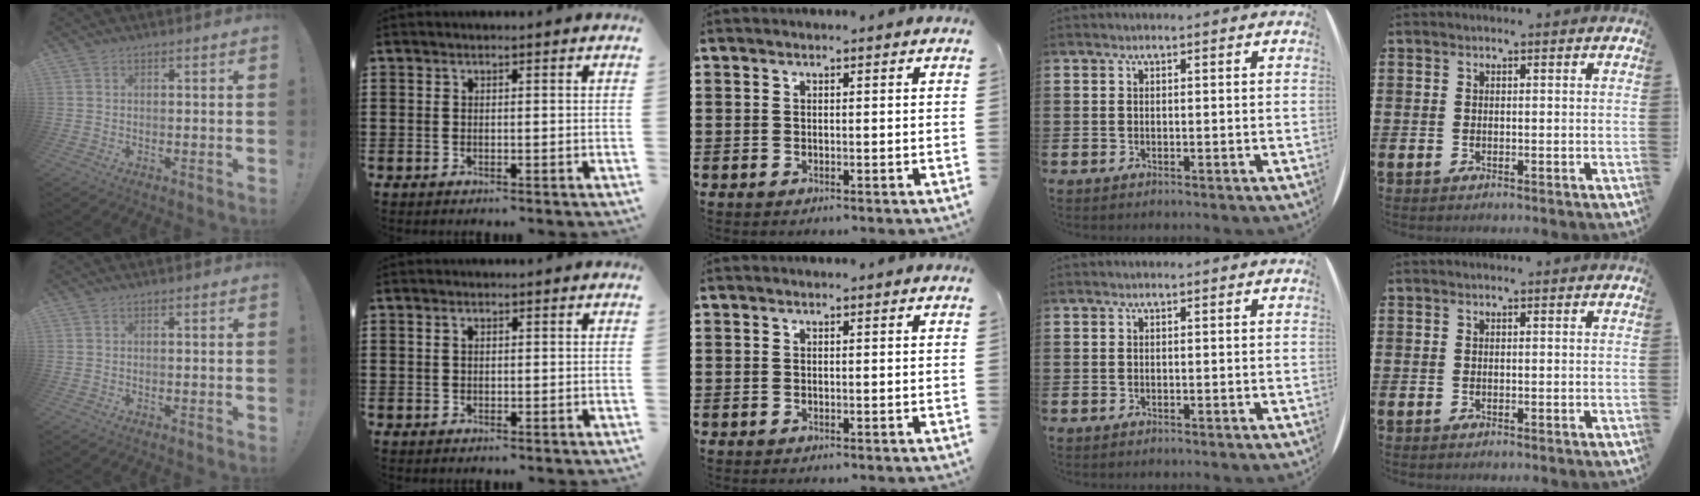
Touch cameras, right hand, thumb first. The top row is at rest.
{"index": {"total": 1.0, "force": [0.3, 0.7, 0.6], "torque": [-0.014, 0.007, 0.005]}}